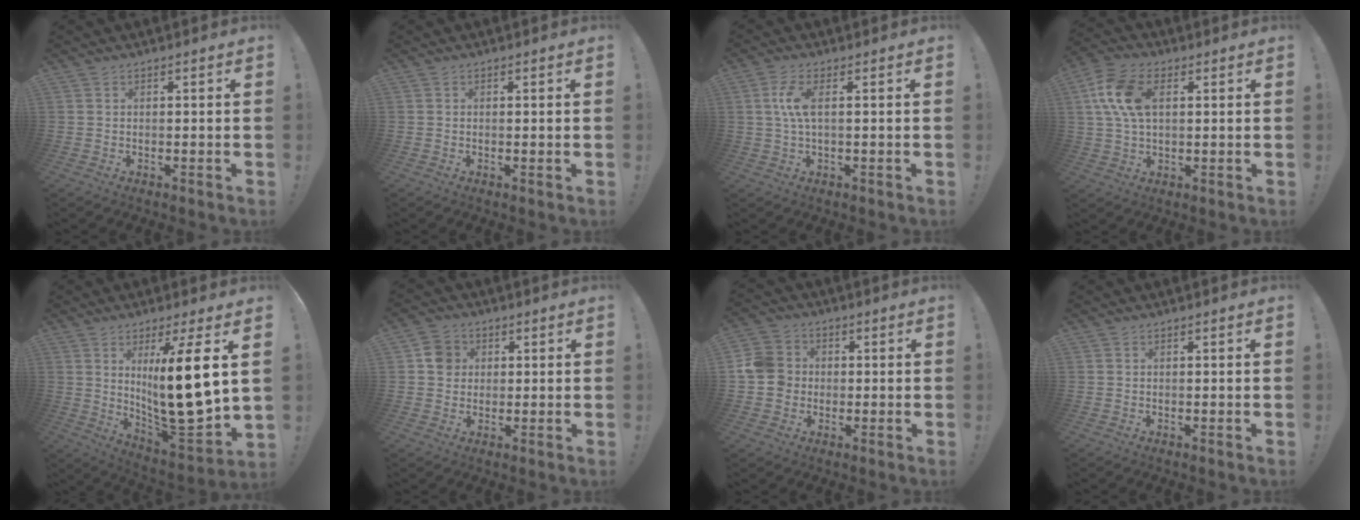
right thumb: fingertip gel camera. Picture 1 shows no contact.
{"total": 0.6, "force": [0.2, -0.1, 0.6], "torque": [0.001, -0.005, 0.001]}
{"total": 6.4, "force": [1.0, 1.8, 6.1], "torque": [-0.112, -0.007, 0.017]}
{"total": 12.8, "force": [3.3, 7.9, 9.6], "torque": [-0.189, 0.004, 0.061]}
{"total": 18.3, "force": [4.4, 3.3, 17.4], "torque": [-0.288, -0.046, 0.057]}
{"total": 6.1, "force": [1.1, 5.6, 2.1], "torque": [-0.018, 0.008, 0.022]}
{"total": 8.9, "force": [-0.6, 8.2, 3.5], "torque": [-0.071, 0.023, -0.008]}
{"total": 0.0}